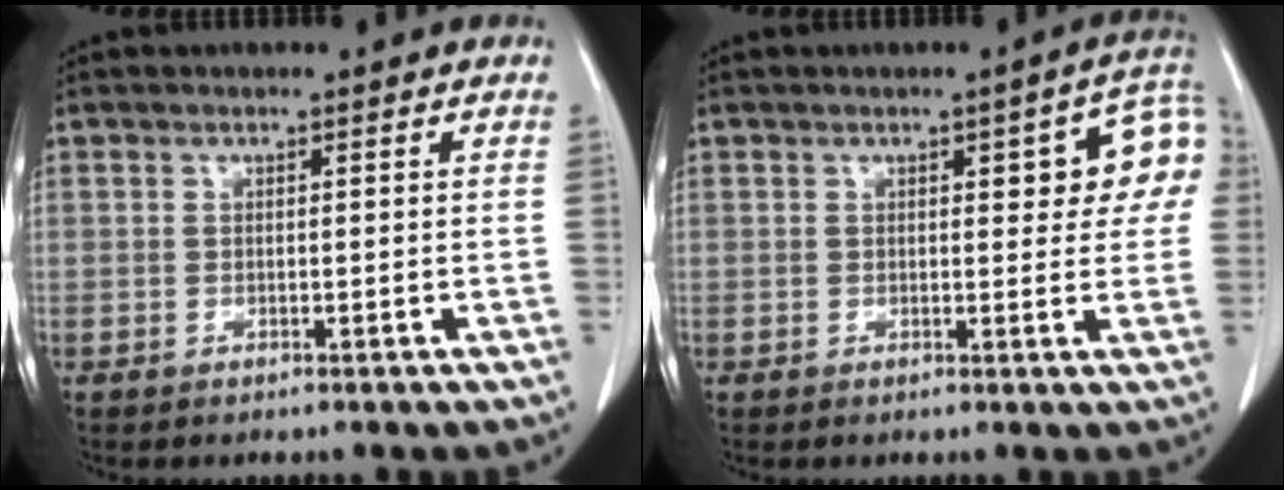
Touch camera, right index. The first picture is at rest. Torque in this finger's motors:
{"motor_torque": [0.33, 0.12, 0.15, 0.02]}